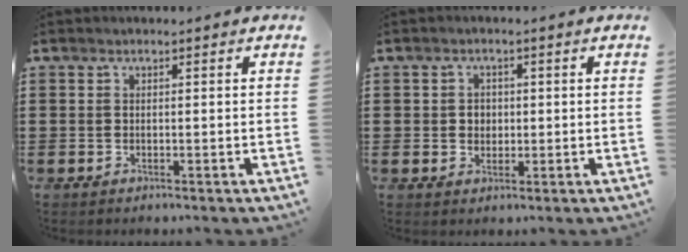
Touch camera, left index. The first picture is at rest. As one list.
[{"total": 2.0, "force": [0.3, 1.8, 0.8], "torque": [-0.016, 0.006, 0.001]}]